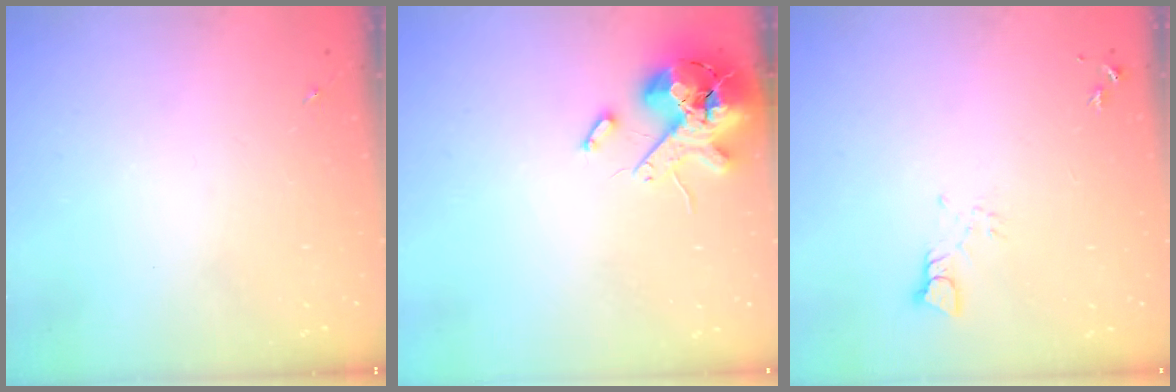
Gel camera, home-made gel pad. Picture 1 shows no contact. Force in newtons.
{"total": 13.2, "press": 13.0, "slide": 2.2}
{"total": 3.2, "press": 3.1, "slide": 0.4}